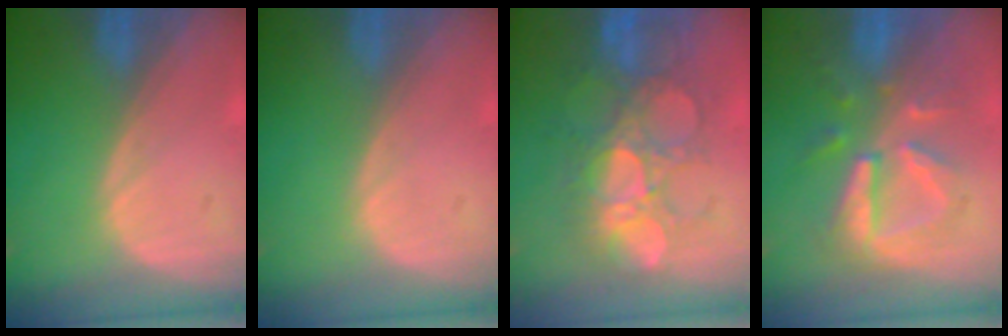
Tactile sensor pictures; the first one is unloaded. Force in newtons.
{"total": 0.0}
{"total": 9.5, "press": 9.0, "slide": 3.1}
{"total": 8.0, "press": 8.0, "slide": 0.1}